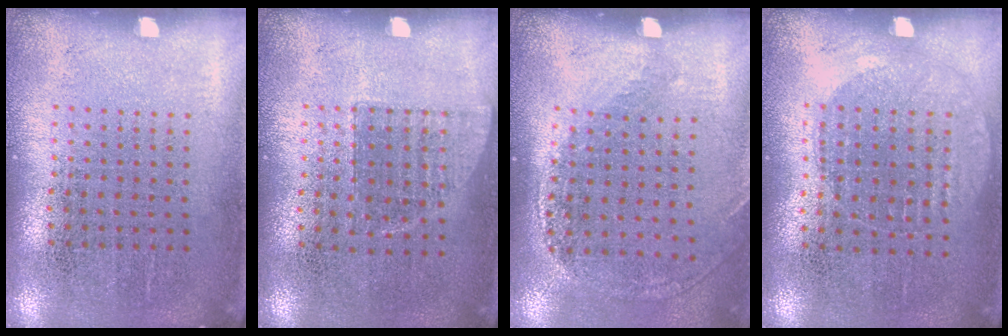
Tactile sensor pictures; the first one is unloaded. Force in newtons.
{"total": 0.6, "press": 0.6, "slide": 0.2}
{"total": 1.1, "press": 0.9, "slide": 0.7}
{"total": 0.9, "press": 0.8, "slide": 0.4}